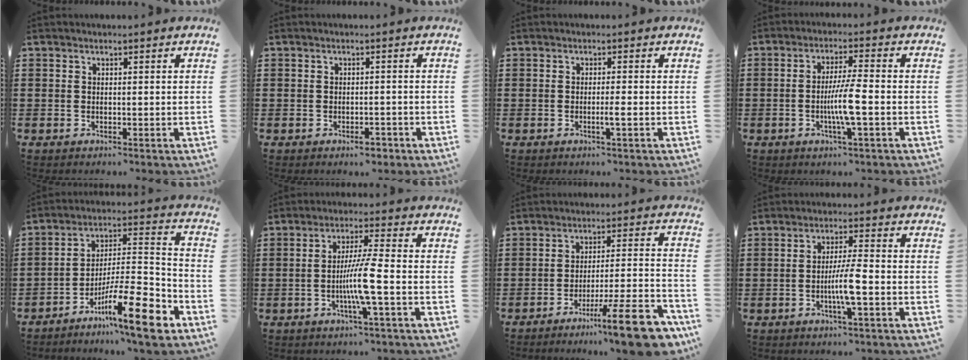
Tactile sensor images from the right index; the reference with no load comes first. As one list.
[{"total": 1.9, "force": [-1.6, 0.8, 0.7], "torque": [-0.017, 0.001, -0.032]}, {"total": 1.8, "force": [-0.7, -0.2, 1.7], "torque": [-0.034, -0.007, -0.015]}, {"total": 6.2, "force": [-1.6, 0.1, 6.0], "torque": [-0.116, -0.011, -0.034]}, {"total": 16.6, "force": [-10.2, 2.8, 12.7], "torque": [-0.208, 0.031, -0.170]}, {"total": 7.3, "force": [-2.2, -0.5, 6.9], "torque": [-0.132, -0.013, -0.045]}, {"total": 13.3, "force": [-9.2, 0.9, 9.6], "torque": [-0.137, 0.025, -0.157]}, {"total": 5.6, "force": [-1.7, 0.2, 5.3], "torque": [-0.104, -0.008, -0.036]}]